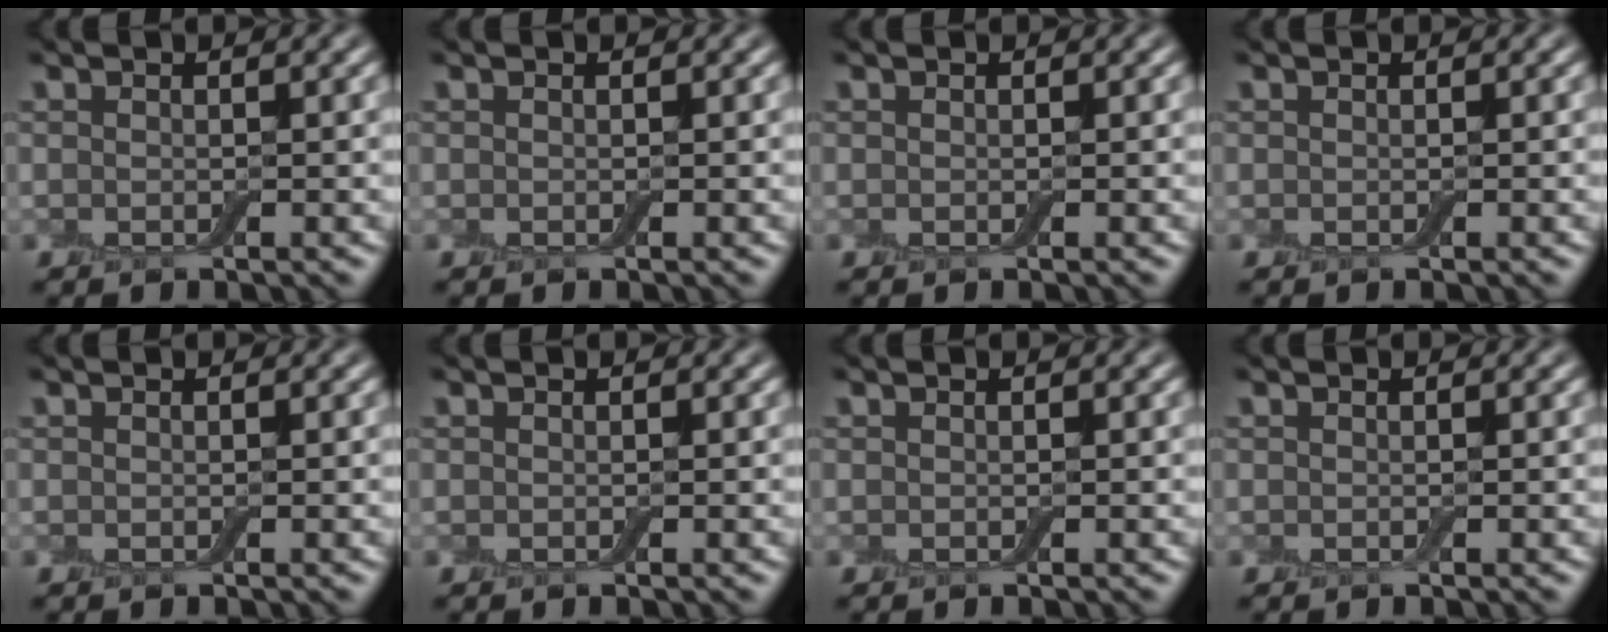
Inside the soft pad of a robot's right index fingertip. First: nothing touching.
{"total": 0.0}
{"total": 0.0}
{"total": 0.0}
{"total": 0.0}
{"total": 0.0}
{"total": 0.0}
{"total": 0.0}